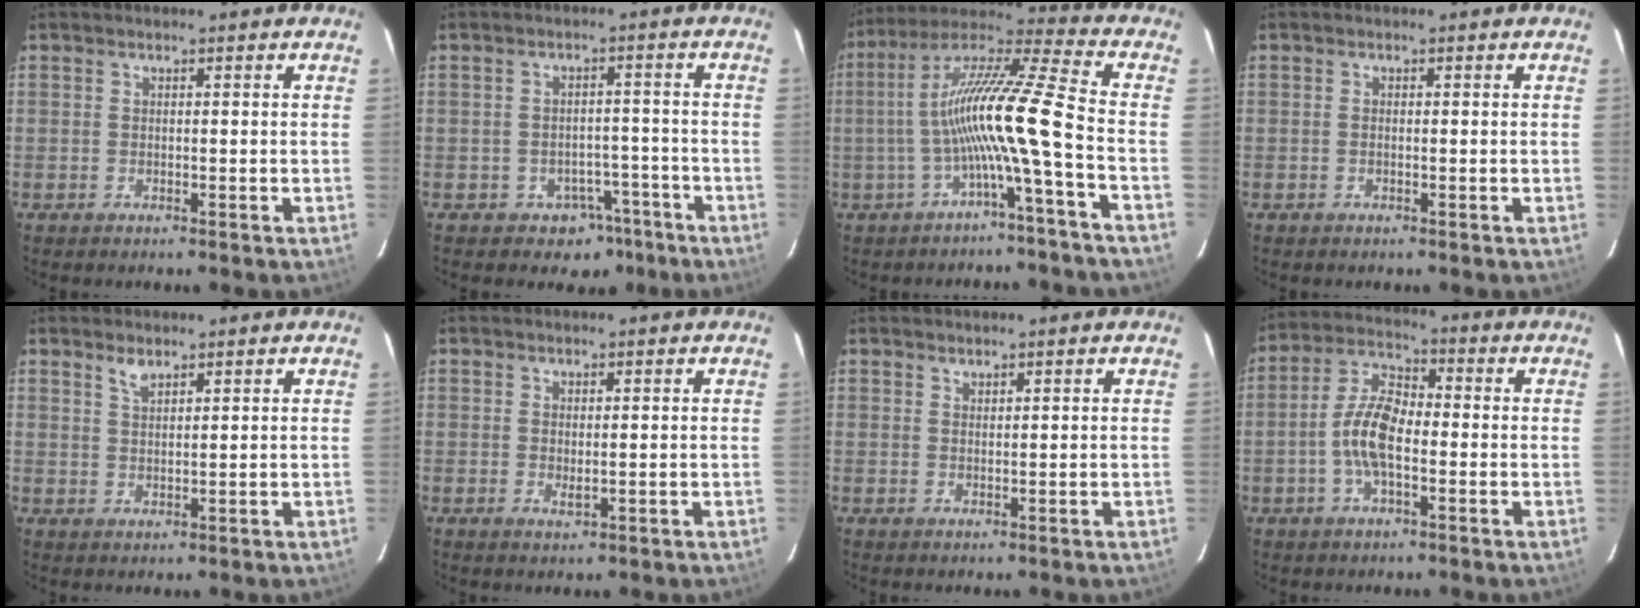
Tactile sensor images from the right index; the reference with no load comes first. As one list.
[{"total": 6.8, "force": [-4.5, 4.9, 1.2], "torque": [-0.019, 0.040, -0.041]}, {"total": 13.4, "force": [-3.9, -1.3, 12.8], "torque": [-0.236, 0.009, -0.072]}, {"total": 0.0}, {"total": 2.3, "force": [1.8, 0.7, 1.3], "torque": [-0.024, 0.002, 0.032]}, {"total": 1.2, "force": [0.2, 0.6, 1.1], "torque": [-0.020, -0.002, 0.006]}, {"total": 0.9, "force": [0.9, 0.2, 0.1], "torque": [-0.004, 0.001, 0.016]}, {"total": 8.4, "force": [-1.9, 3.7, 7.3], "torque": [-0.154, 0.014, -0.041]}]